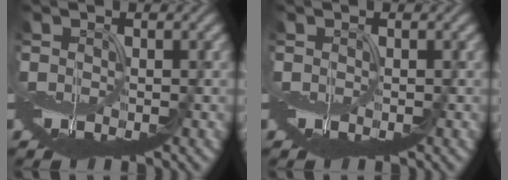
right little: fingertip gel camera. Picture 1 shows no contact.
{"total": 0.0}